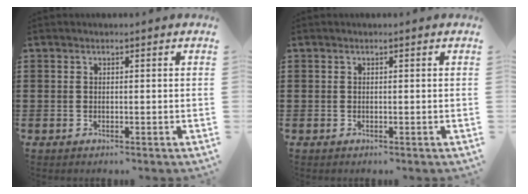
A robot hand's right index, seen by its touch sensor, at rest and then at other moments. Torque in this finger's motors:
{"motor_torque": [-0.01, 0.01, 0.00, -0.01]}